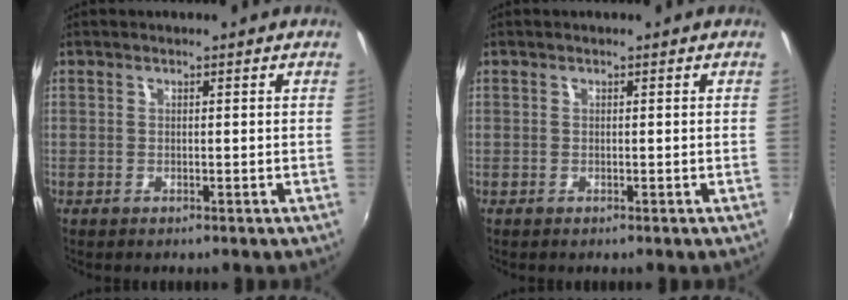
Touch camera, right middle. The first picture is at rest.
{"total": 0.0}